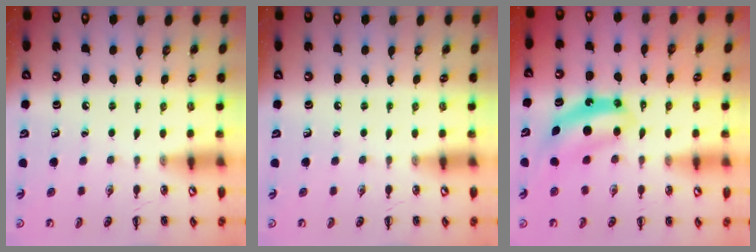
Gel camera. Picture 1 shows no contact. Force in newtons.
{"total": 0.0}
{"total": 6.9, "press": 6.8, "slide": 0.7}